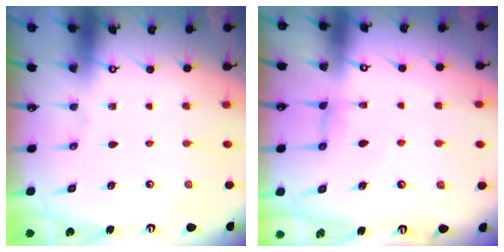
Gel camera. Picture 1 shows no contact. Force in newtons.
{"total": 1.5, "press": 1.4, "slide": 0.6}